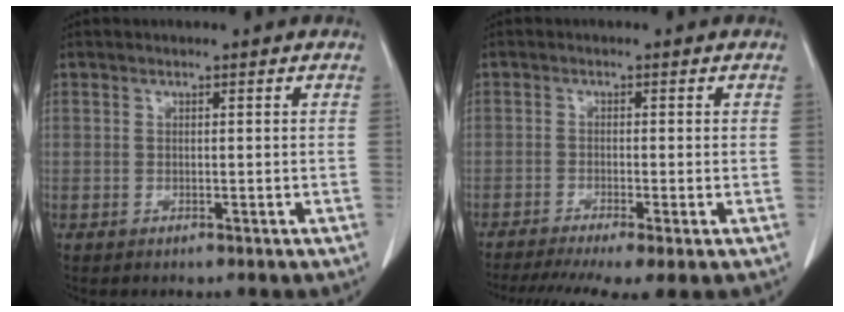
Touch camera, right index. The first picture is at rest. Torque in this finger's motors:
{"motor_torque": [1.28, -0.86, 0.54, 0.14]}